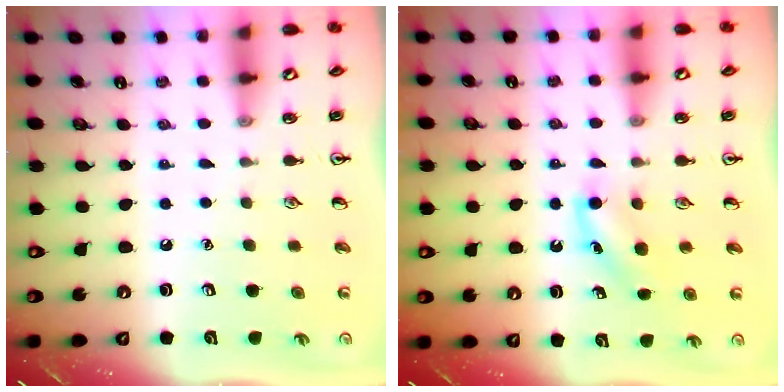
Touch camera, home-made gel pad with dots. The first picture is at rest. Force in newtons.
{"total": 5.2, "press": 5.0, "slide": 1.2}